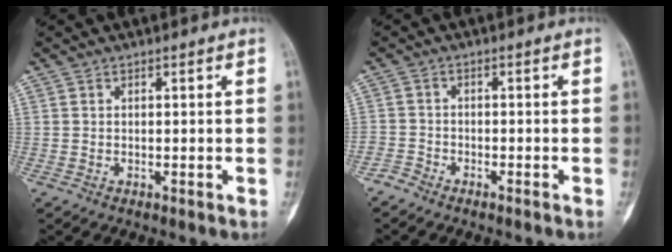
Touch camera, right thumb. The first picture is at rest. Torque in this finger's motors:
{"motor_torque": [1.10, 0.18, 0.44, -1.16, -0.04]}